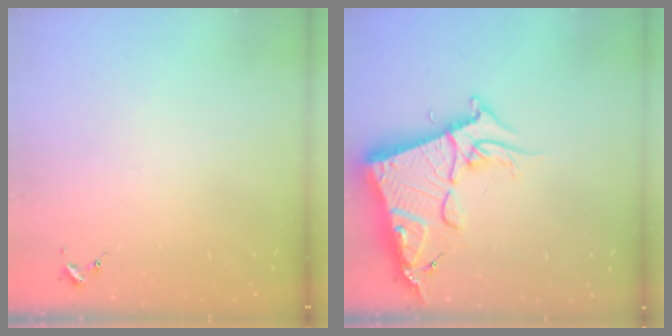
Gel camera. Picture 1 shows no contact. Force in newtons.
{"total": 18.5, "press": 18.4, "slide": 1.8}